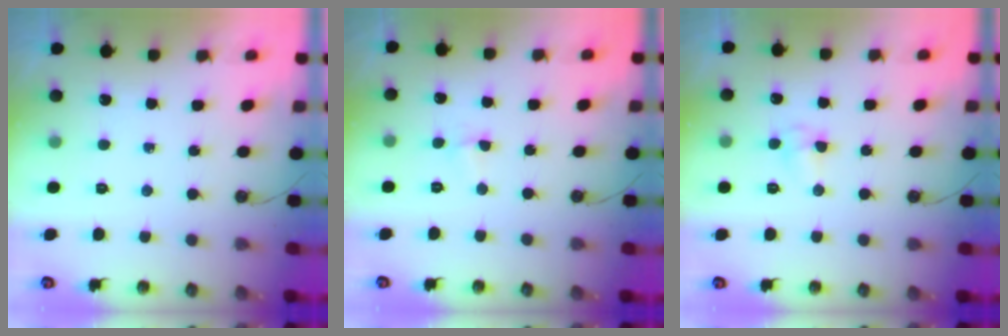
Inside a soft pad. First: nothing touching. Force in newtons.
{"total": 2.3, "press": 2.2, "slide": 0.5}
{"total": 3.9, "press": 3.9, "slide": 0.7}